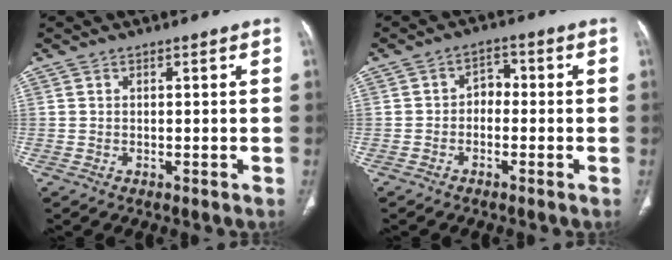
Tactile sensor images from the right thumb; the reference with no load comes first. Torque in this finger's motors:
{"motor_torque": [0.71, 0.65, 0.51, 0.05, -0.04]}